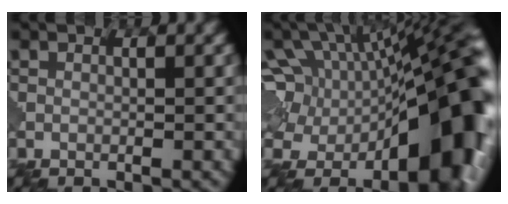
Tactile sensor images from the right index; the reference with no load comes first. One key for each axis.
{"total": 16.3, "fx": -3.7, "fy": 9.0, "fz": 13.1, "tx": -0.181, "ty": 0.007, "tz": -0.042}